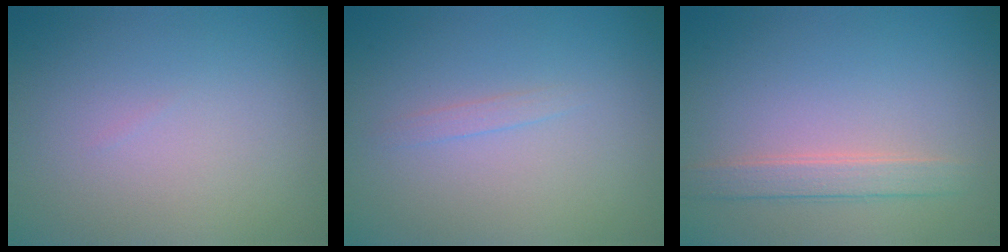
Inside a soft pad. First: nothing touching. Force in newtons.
{"total": 0.7, "press": 0.7, "slide": 0.1}
{"total": 2.3, "press": 2.3, "slide": 0.3}